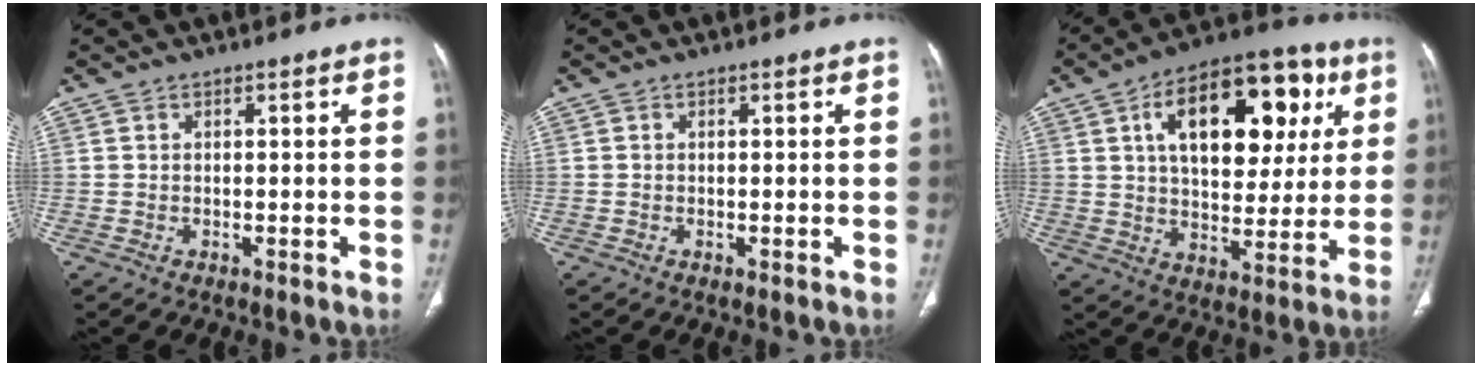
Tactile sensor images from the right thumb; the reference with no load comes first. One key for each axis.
{"total": 0.0}
{"total": 22.5, "fx": 7.4, "fy": 12.3, "fz": 17.3, "tx": -0.213, "ty": 0.004, "tz": 0.107}